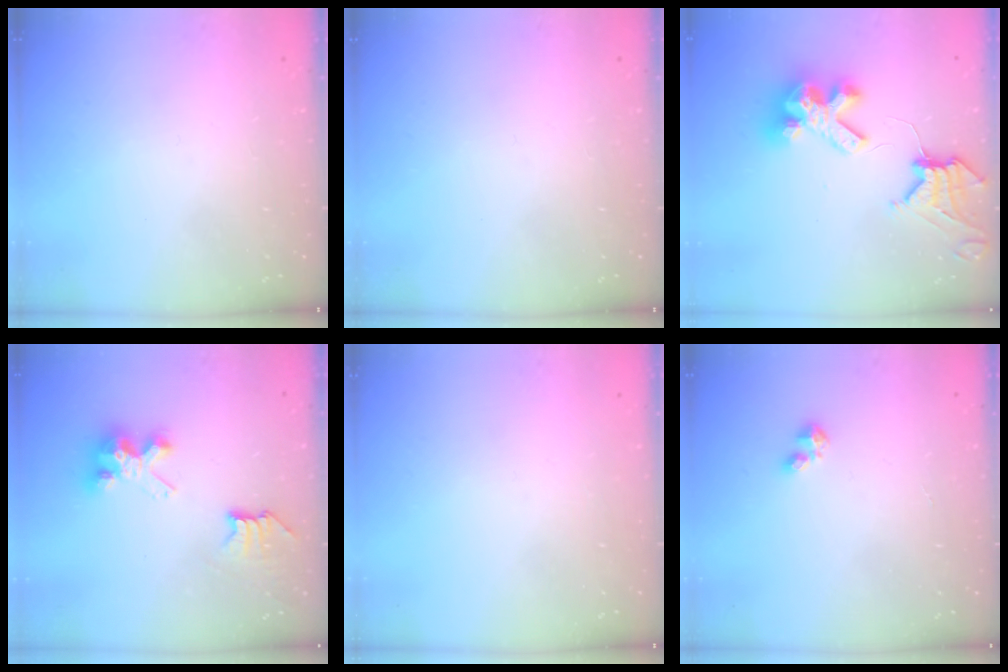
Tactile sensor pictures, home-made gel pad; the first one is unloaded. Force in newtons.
{"total": 0.0}
{"total": 12.2, "press": 12.1, "slide": 1.2}
{"total": 7.3, "press": 7.3, "slide": 0.2}
{"total": 0.0}
{"total": 2.9, "press": 2.9, "slide": 0.5}